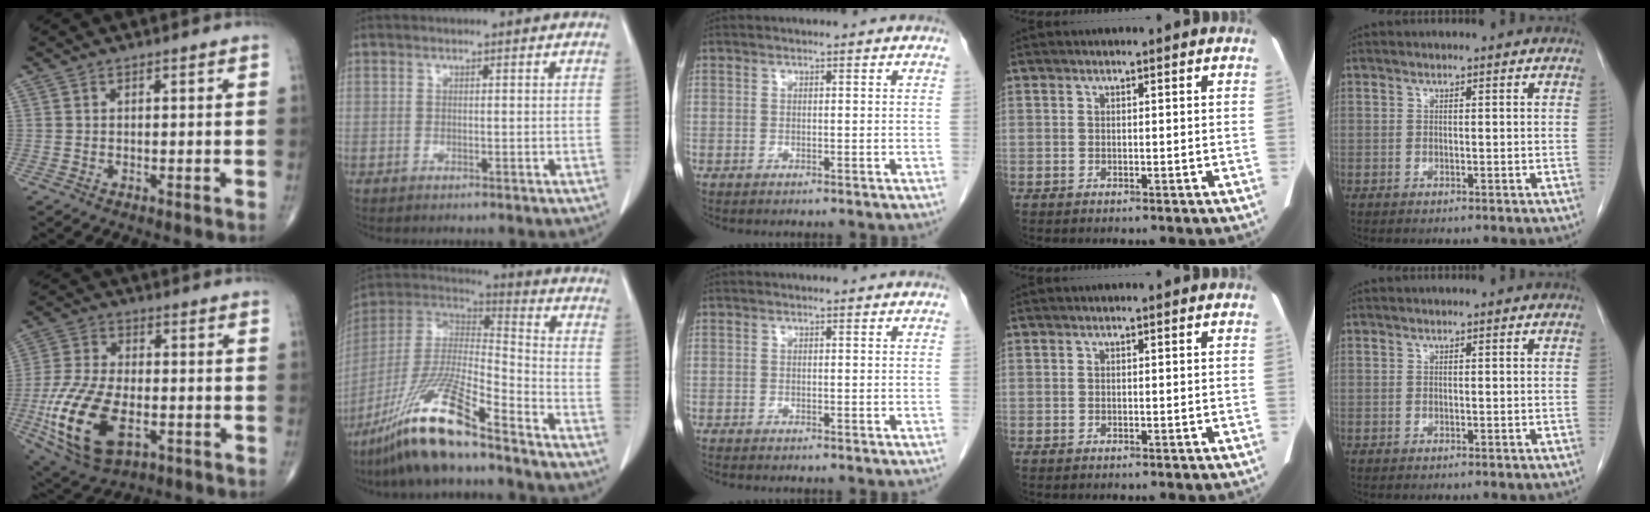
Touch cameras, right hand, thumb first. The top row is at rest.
{"thumb": {"total": 18.8, "force": [-5.5, 10.1, 14.9], "torque": [-0.308, 0.001, -0.089]}, "index": {"total": 17.2, "force": [-12.2, 1.6, 12.0], "torque": [-0.255, -0.022, -0.229]}, "middle": {"total": 0.8, "force": [-0.7, 0.1, 0.3], "torque": [-0.005, 0.000, -0.009]}}